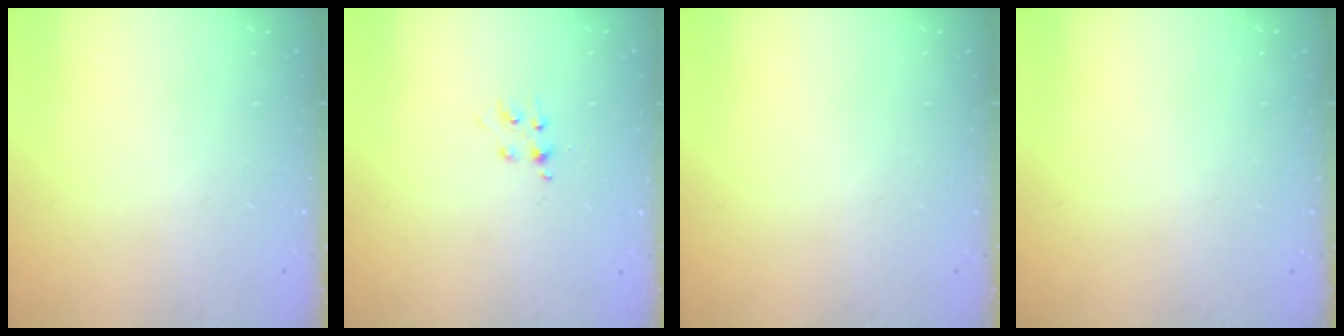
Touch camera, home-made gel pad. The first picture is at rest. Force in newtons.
{"total": 4.9, "press": 4.9, "slide": 0.7}
{"total": 0.0}
{"total": 0.0}